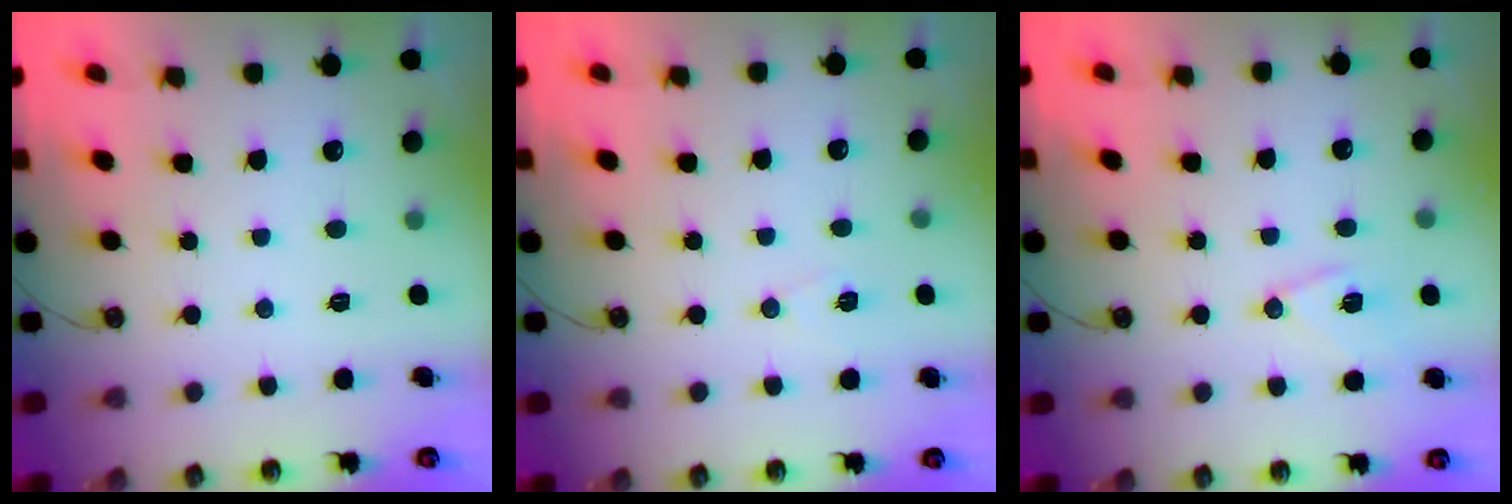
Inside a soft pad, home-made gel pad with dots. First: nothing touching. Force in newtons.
{"total": 6.5, "press": 4.7, "slide": 4.5}
{"total": 9.5, "press": 9.2, "slide": 2.5}